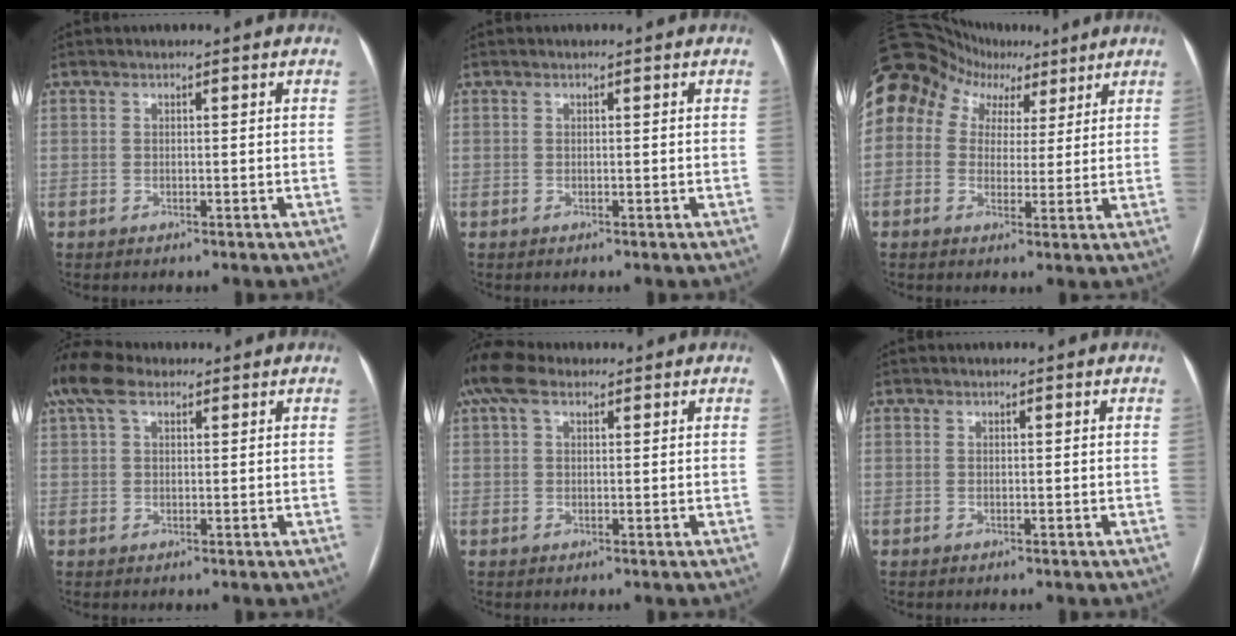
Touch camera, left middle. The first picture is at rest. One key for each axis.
{"total": 0.0}
{"total": 17.3, "fx": 8.9, "fy": 13.3, "fz": 6.6, "tx": -0.175, "ty": 0.093, "tz": 0.158}
{"total": 7.3, "fx": 4.7, "fy": 3.4, "fz": 4.5, "tx": -0.106, "ty": 0.043, "tz": 0.094}
{"total": 5.8, "fx": 3.7, "fy": 2.8, "fz": 3.6, "tx": -0.085, "ty": 0.044, "tz": 0.073}
{"total": 0.0}